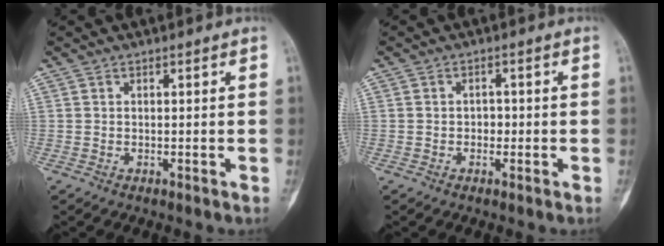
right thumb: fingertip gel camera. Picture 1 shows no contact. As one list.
[{"total": 1.9, "force": [-0.4, 1.7, 0.8], "torque": [0.008, 0.007, -0.010]}]